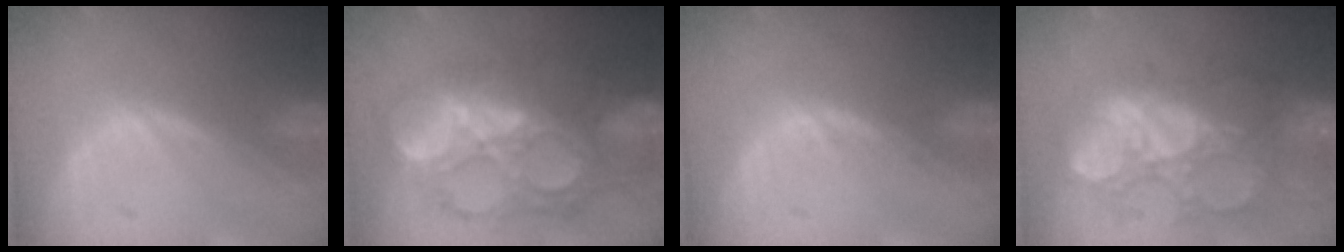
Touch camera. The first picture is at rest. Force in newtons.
{"total": 11.3, "press": 11.3, "slide": 1.2}
{"total": 1.0, "press": 1.0, "slide": 0.2}
{"total": 10.4, "press": 10.3, "slide": 1.6}